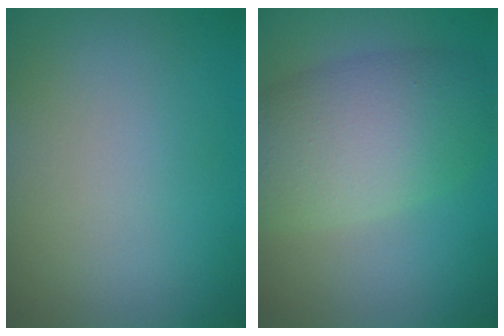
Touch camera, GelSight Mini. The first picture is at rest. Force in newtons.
{"total": 7.3, "press": 7.3, "slide": 0.5}